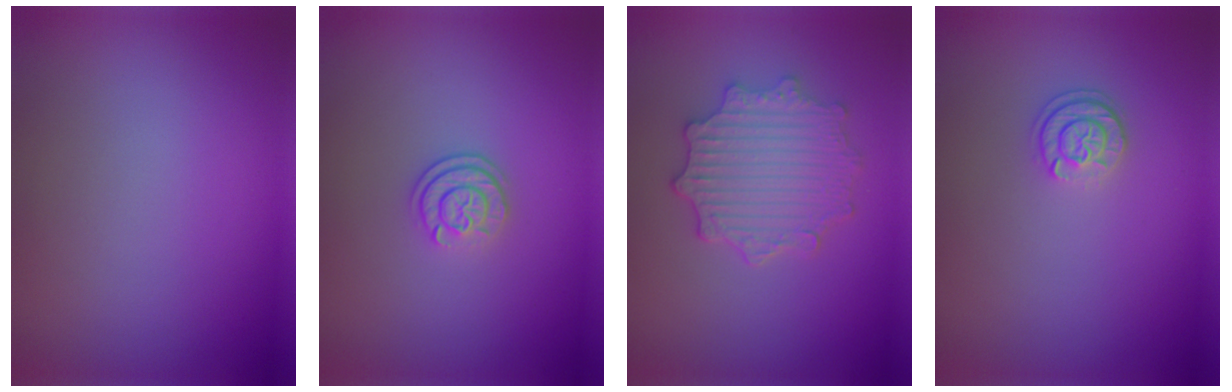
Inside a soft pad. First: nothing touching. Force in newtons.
{"total": 2.3, "press": 1.7, "slide": 1.5}
{"total": 4.9, "press": 4.0, "slide": 2.8}
{"total": 1.7, "press": 1.6, "slide": 0.7}